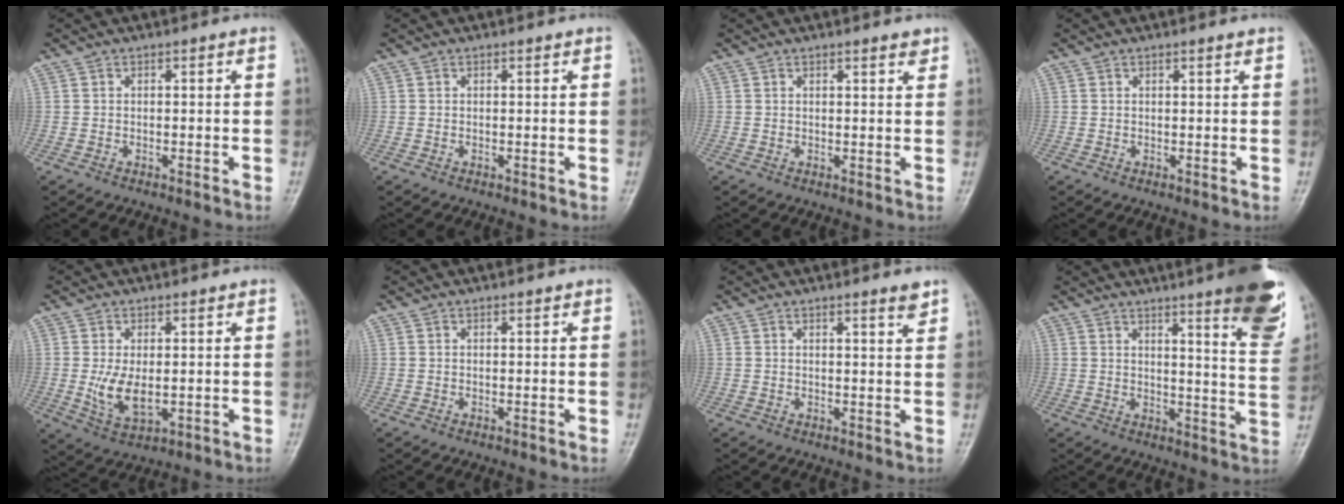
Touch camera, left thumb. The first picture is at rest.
{"total": 0.0}
{"total": 1.8, "force": [1.4, 0.4, 1.0], "torque": [-0.010, -0.009, 0.018]}
{"total": 0.8, "force": [0.7, 0.0, 0.5], "torque": [-0.008, -0.004, 0.011]}
{"total": 6.4, "force": [0.2, 3.4, 5.4], "torque": [-0.096, -0.017, 0.016]}
{"total": 0.5, "force": [0.4, 0.1, 0.2], "torque": [-0.007, -0.003, 0.006]}
{"total": 2.5, "force": [2.0, 0.1, 1.6], "torque": [-0.018, -0.017, 0.028]}
{"total": 15.8, "force": [9.8, 2.3, 12.2], "torque": [-0.131, -0.060, 0.119]}